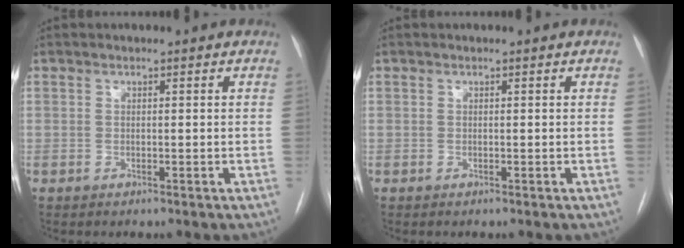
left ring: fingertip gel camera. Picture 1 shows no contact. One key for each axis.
{"total": 0.0}